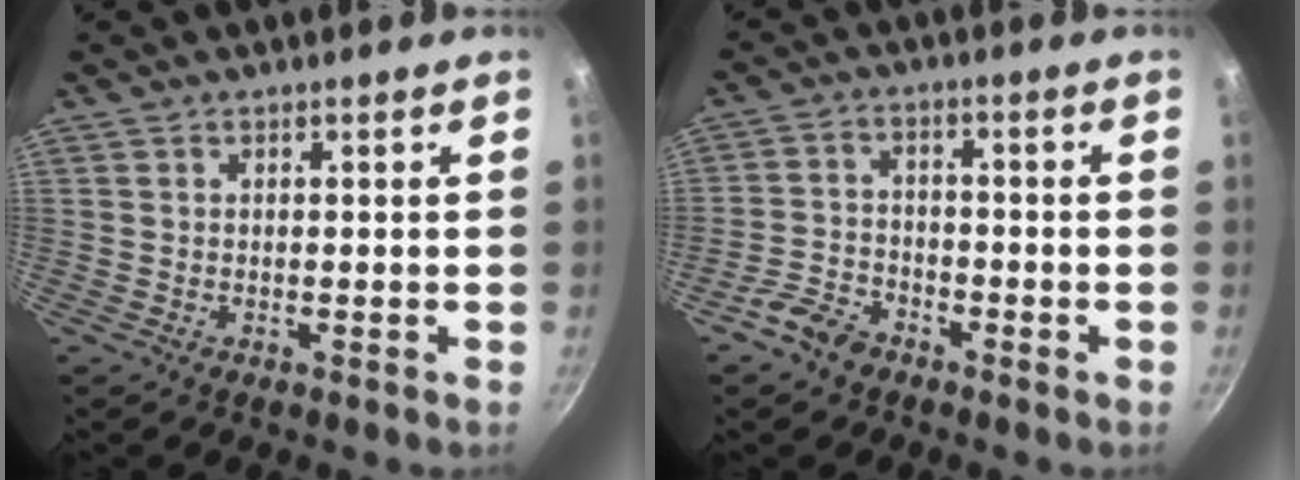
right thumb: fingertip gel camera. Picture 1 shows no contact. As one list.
[{"total": 5.7, "force": [-3.9, 3.5, 2.2], "torque": [-0.040, 0.038, -0.079]}]